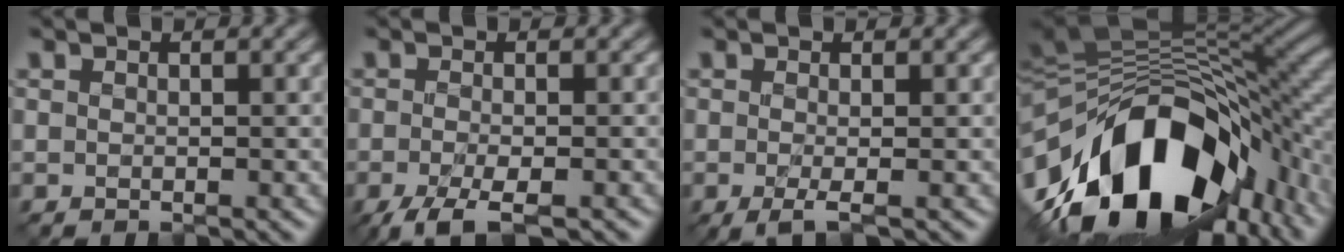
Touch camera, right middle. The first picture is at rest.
{"total": 4.8, "force": [-3.1, 1.3, 3.5], "torque": [-0.068, -0.006, -0.058]}
{"total": 1.7, "force": [-0.6, 0.2, 1.6], "torque": [-0.037, -0.006, -0.010]}
{"total": 17.6, "force": [-6.8, 9.7, 12.9], "torque": [-0.231, -0.011, -0.109]}